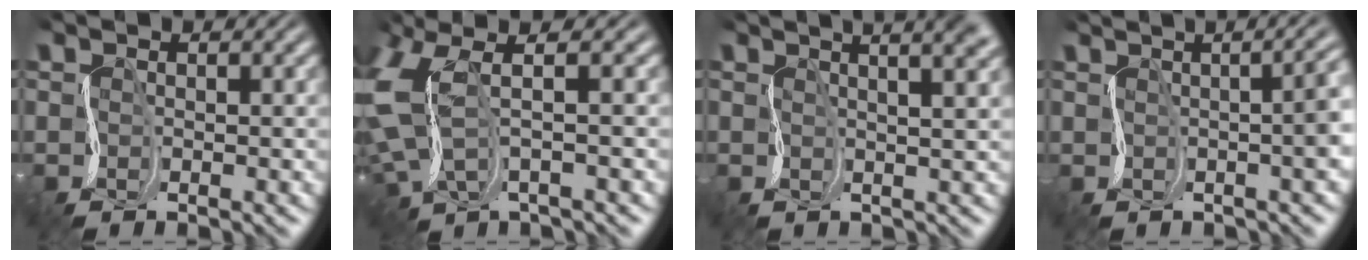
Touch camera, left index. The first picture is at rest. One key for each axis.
{"total": 5.3, "fx": 2.1, "fy": 1.8, "fz": 4.6, "tx": -0.138, "ty": 0.006, "tz": 0.038}
{"total": 8.7, "fx": 4.4, "fy": 4.0, "fz": 6.4, "tx": -0.038, "ty": 0.058, "tz": 0.024}
{"total": 8.1, "fx": 0.8, "fy": 4.0, "fz": 6.9, "tx": -0.018, "ty": 0.029, "tz": -0.004}